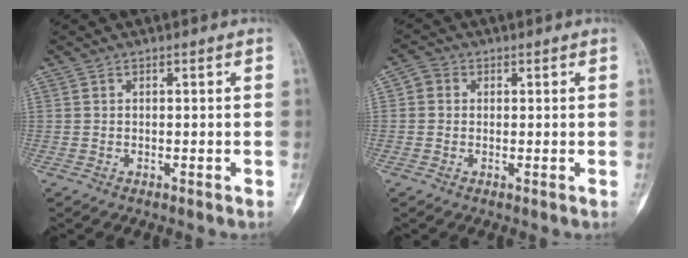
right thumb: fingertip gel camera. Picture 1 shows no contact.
{"total": 2.4, "force": [0.3, 2.2, 0.9], "torque": [-0.004, 0.005, 0.001]}